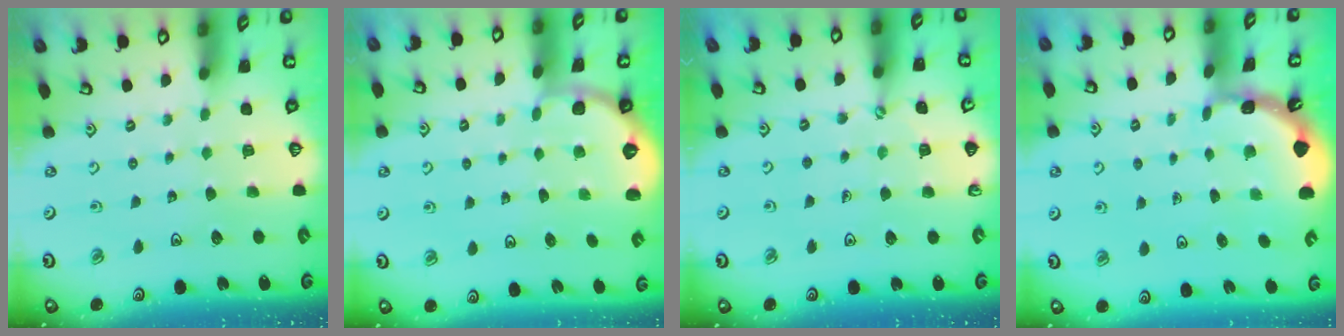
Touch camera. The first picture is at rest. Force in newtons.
{"total": 1.8, "press": 1.7, "slide": 0.1}
{"total": 2.7, "press": 2.7, "slide": 0.4}
{"total": 1.7, "press": 1.7, "slide": 0.1}